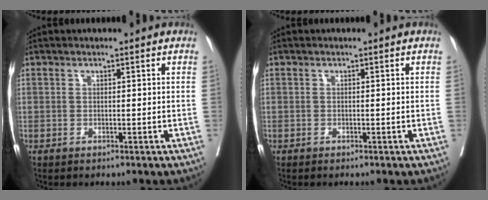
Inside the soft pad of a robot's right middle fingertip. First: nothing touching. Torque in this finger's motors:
{"motor_torque": [-0.11, -0.18, -0.03, 0.00]}